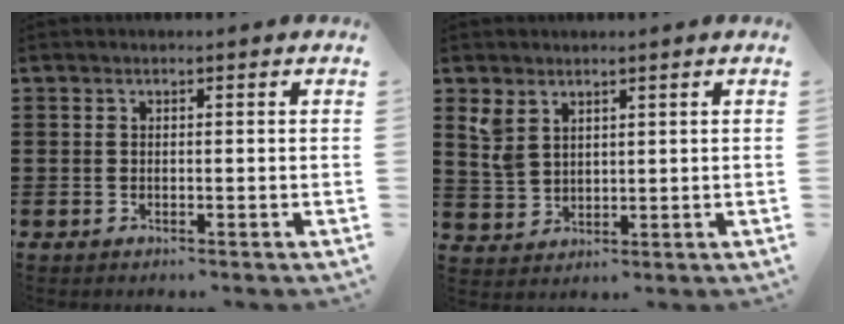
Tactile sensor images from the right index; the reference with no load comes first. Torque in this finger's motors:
{"motor_torque": [0.11, 0.36, 0.10, 0.03]}